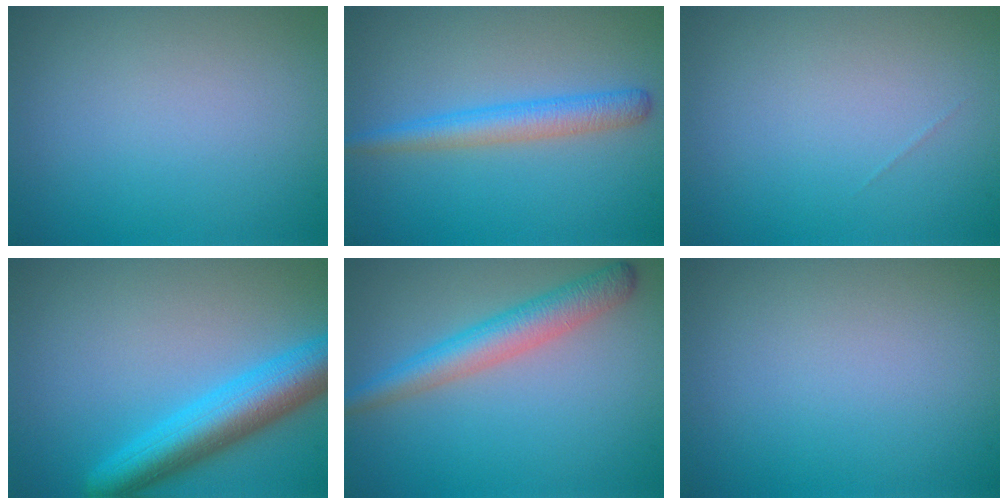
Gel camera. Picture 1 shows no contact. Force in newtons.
{"total": 3.0, "press": 3.0, "slide": 0.2}
{"total": 0.0}
{"total": 6.4, "press": 6.4, "slide": 0.3}
{"total": 4.0, "press": 4.0, "slide": 0.1}
{"total": 0.0}